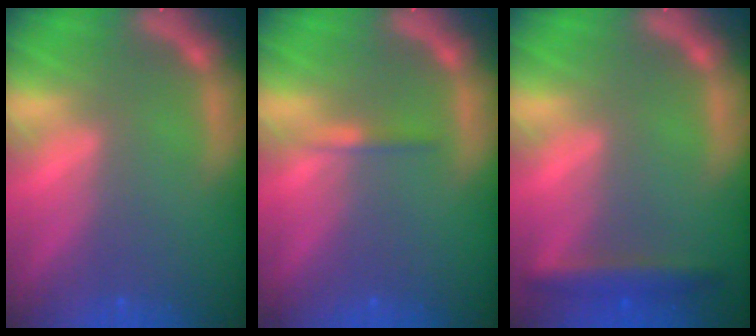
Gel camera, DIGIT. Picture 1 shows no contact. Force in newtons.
{"total": 0.9}
{"total": 2.9}